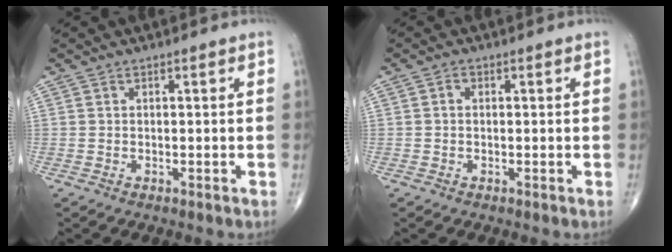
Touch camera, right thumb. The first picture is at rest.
{"total": 1.0, "force": [-0.1, 0.8, 0.6], "torque": [-0.006, 0.002, -0.004]}